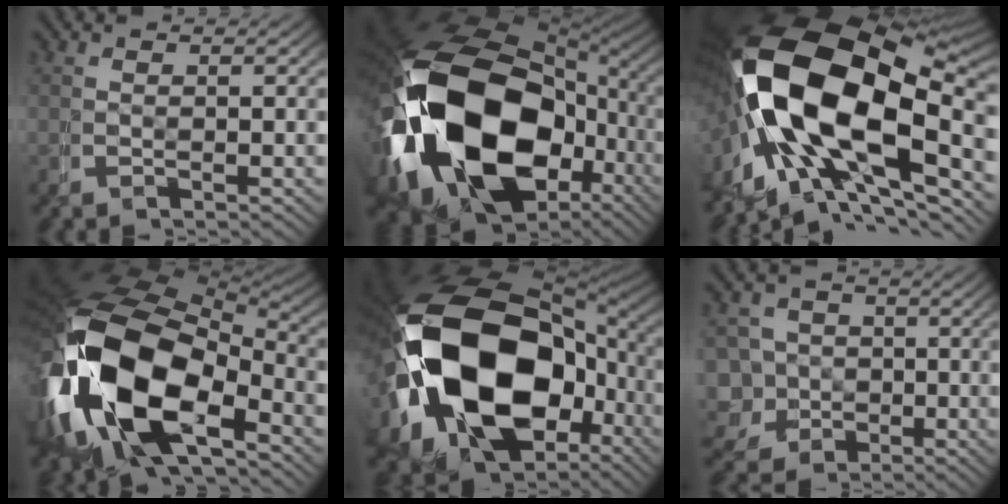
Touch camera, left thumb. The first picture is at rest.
{"total": 29.3, "force": [-3.5, 18.7, 22.4], "torque": [-0.430, -0.078, -0.024]}
{"total": 26.0, "force": [0.1, 15.8, 20.7], "torque": [-0.399, -0.045, 0.012]}
{"total": 24.0, "force": [-2.1, 15.0, 18.6], "torque": [-0.380, -0.045, -0.019]}
{"total": 26.8, "force": [-3.0, 17.0, 20.4], "torque": [-0.412, -0.078, -0.011]}
{"total": 9.4, "force": [-2.6, 8.3, 3.3], "torque": [-0.103, -0.045, -0.038]}